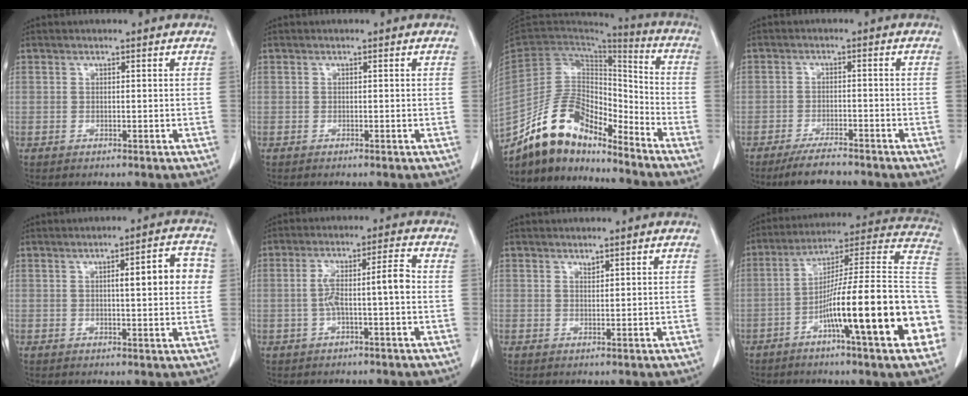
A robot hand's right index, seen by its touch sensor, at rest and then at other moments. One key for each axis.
{"total": 0.0}
{"total": 15.0, "fx": -12.7, "fy": 5.5, "fz": 5.9, "tx": -0.101, "ty": 0.045, "tz": -0.234}
{"total": 4.9, "fx": -4.3, "fy": 1.1, "fz": 2.0, "tx": -0.036, "ty": -0.008, "tz": -0.075}
{"total": 7.4, "fx": 1.3, "fy": 1.4, "fz": 7.1, "tx": -0.093, "ty": 0.016, "tz": 0.015}
{"total": 6.4, "fx": -0.8, "fy": 0.6, "fz": 6.3, "tx": -0.118, "ty": 0.029, "tz": -0.008}
{"total": 0.7, "fx": 0.7, "fy": 0.2, "fz": 0.3, "tx": -0.008, "ty": -0.004, "tz": 0.012}
{"total": 24.4, "fx": -7.8, "fy": 1.0, "fz": 23.1, "tx": -0.268, "ty": 0.011, "tz": -0.122}